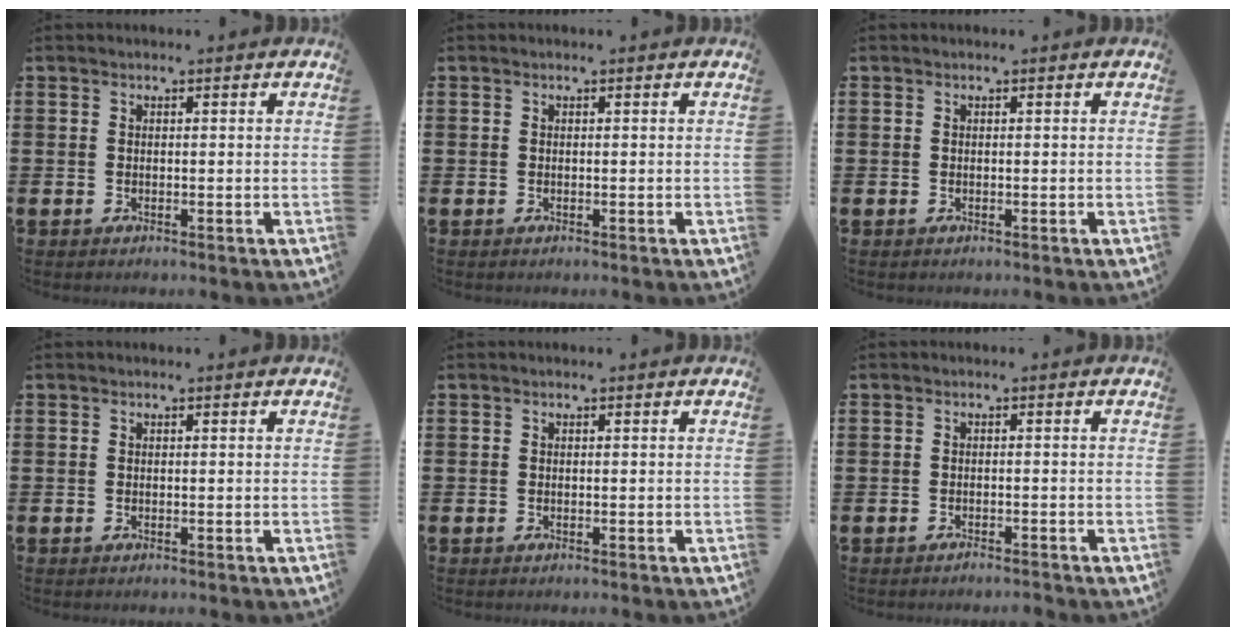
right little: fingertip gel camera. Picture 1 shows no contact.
{"total": 0.0}
{"total": 0.0}
{"total": 0.0}
{"total": 0.0}
{"total": 0.9, "force": [-0.9, 0.0, 0.2], "torque": [-0.004, -0.004, -0.018]}